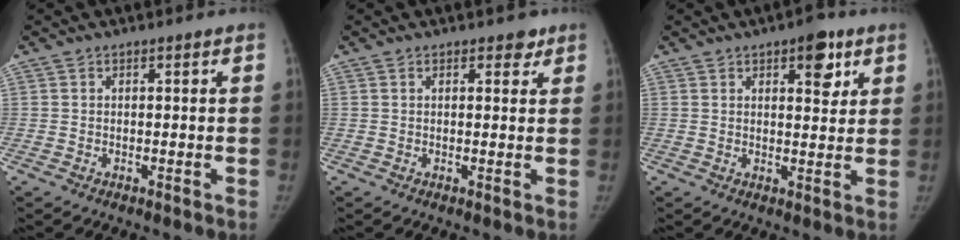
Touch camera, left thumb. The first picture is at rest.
{"total": 2.2, "force": [1.4, 1.2, 1.1], "torque": [0.007, -0.007, 0.013]}
{"total": 6.5, "force": [3.4, 2.9, 4.6], "torque": [-0.037, -0.015, 0.042]}